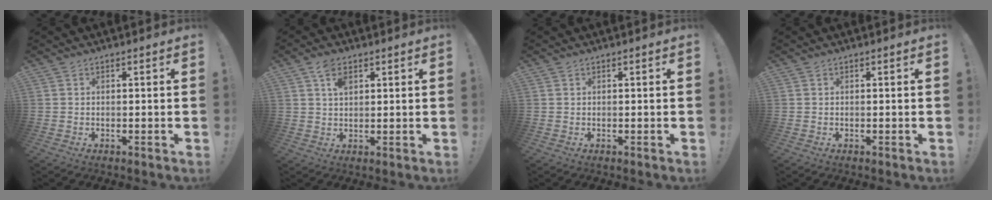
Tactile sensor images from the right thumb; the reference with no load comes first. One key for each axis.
{"total": 5.1, "fx": 2.5, "fy": 2.9, "fz": 3.4, "tx": -0.056, "ty": -0.001, "tz": 0.044}
{"total": 0.0}
{"total": 0.0}